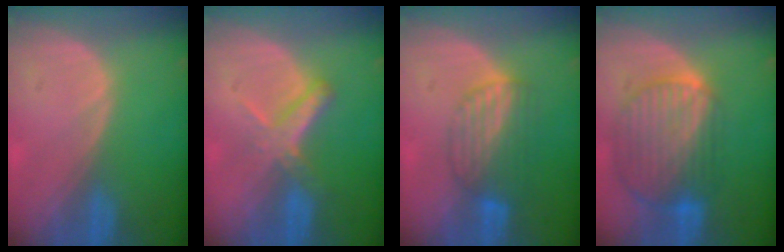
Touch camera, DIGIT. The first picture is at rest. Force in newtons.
{"total": 5.5, "press": 5.0, "slide": 2.4}
{"total": 6.7, "press": 6.1, "slide": 2.8}
{"total": 10.4, "press": 8.8, "slide": 5.5}